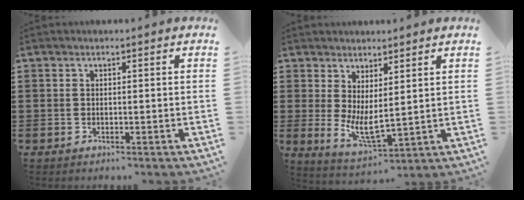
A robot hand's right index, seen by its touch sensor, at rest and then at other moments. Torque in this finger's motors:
{"motor_torque": [1.14, 1.00, 0.22, 0.12]}